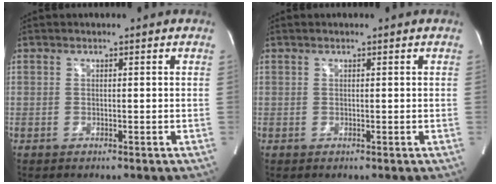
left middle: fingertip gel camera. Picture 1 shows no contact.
{"total": 0.0}